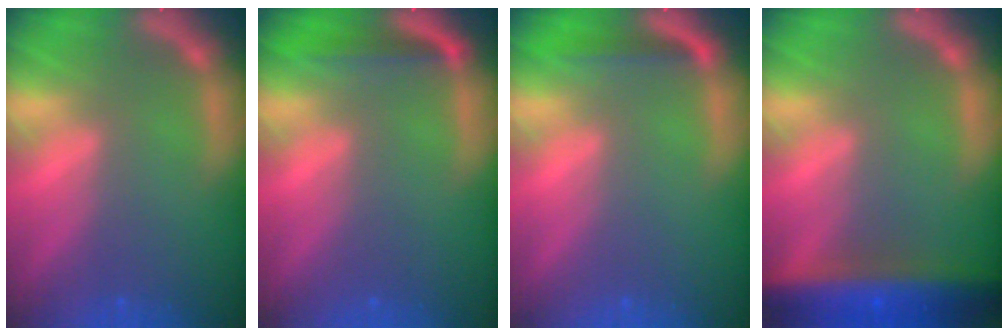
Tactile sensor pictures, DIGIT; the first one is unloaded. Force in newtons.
{"total": 2.5}
{"total": 1.9}
{"total": 10.0}